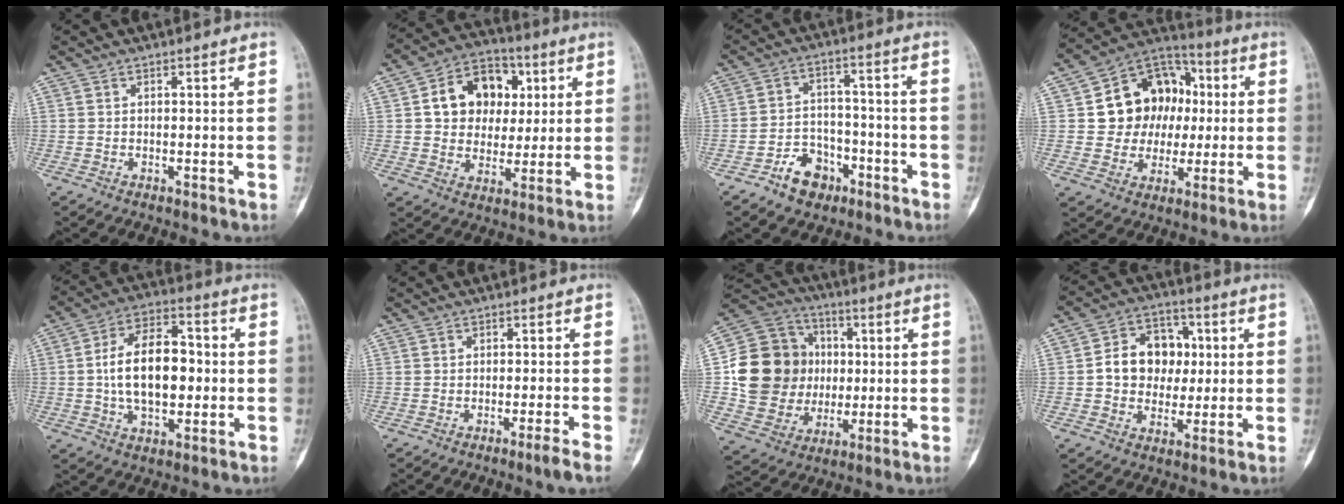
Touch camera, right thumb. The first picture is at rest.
{"total": 14.2, "force": [3.4, 11.2, 8.0], "torque": [-0.083, 0.005, 0.054]}
{"total": 8.1, "force": [-4.8, 5.7, 3.2], "torque": [-0.021, 0.043, -0.078]}
{"total": 15.7, "force": [1.8, 13.2, 8.3], "torque": [-0.078, 0.022, 0.033]}
{"total": 14.9, "force": [-0.2, 8.6, 12.2], "torque": [-0.182, 0.024, -0.006]}
{"total": 2.5, "force": [-1.6, -0.8, 1.7], "torque": [-0.042, 0.006, -0.029]}
{"total": 19.5, "force": [1.3, 17.0, 9.6], "torque": [-0.145, 0.026, 0.036]}
{"total": 11.8, "force": [0.8, 9.6, 6.8], "torque": [-0.061, 0.019, 0.009]}